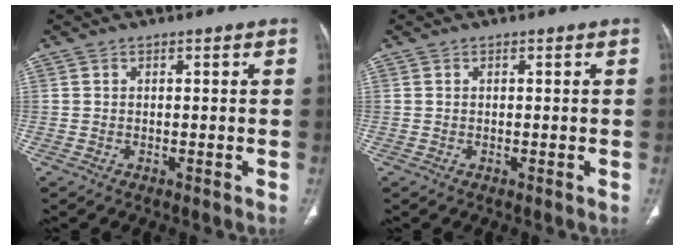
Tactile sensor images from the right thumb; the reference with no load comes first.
{"total": 0.0}